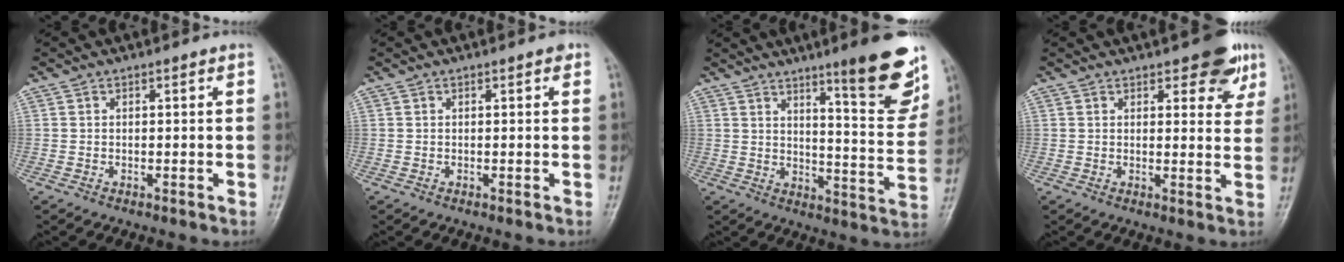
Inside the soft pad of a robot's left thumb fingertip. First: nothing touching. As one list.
[{"total": 0.9, "force": [0.3, 0.4, 0.7], "torque": [-0.006, 0.001, 0.002]}, {"total": 15.7, "force": [9.9, 2.5, 11.9], "torque": [-0.128, -0.070, 0.145]}, {"total": 7.9, "force": [4.6, 3.4, 5.4], "torque": [-0.037, -0.018, 0.054]}]